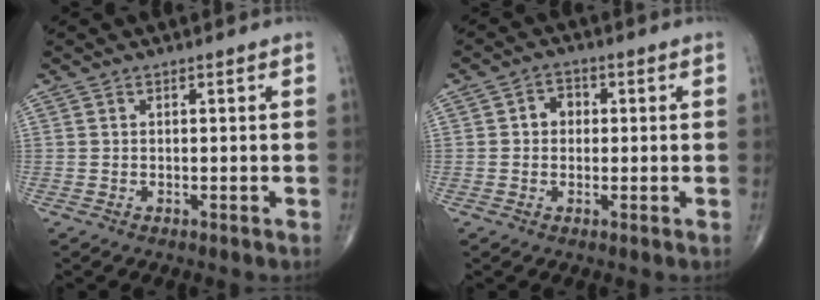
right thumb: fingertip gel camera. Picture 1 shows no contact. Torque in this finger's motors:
{"motor_torque": [-0.02, -0.02, 0.22, 0.14, 0.04]}